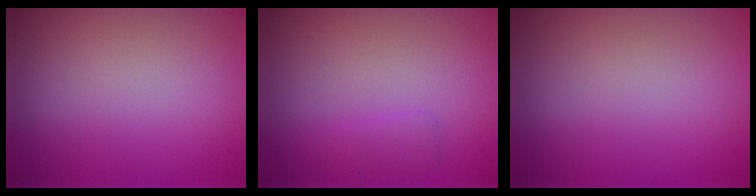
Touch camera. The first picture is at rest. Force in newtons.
{"total": 1.0, "press": 1.0, "slide": 0.1}
{"total": 0.0}